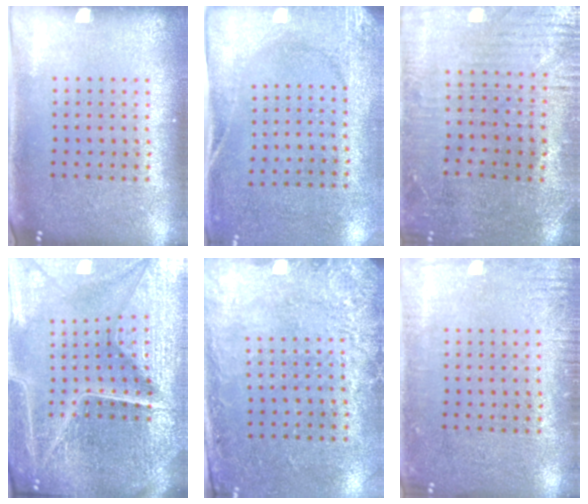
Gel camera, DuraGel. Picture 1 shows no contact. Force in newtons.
{"total": 2.7, "press": 2.1, "slide": 1.7}
{"total": 1.1, "press": 1.0, "slide": 0.4}
{"total": 6.5, "press": 5.8, "slide": 3.0}
{"total": 2.8, "press": 1.9, "slide": 2.0}
{"total": 2.0, "press": 1.9, "slide": 0.2}